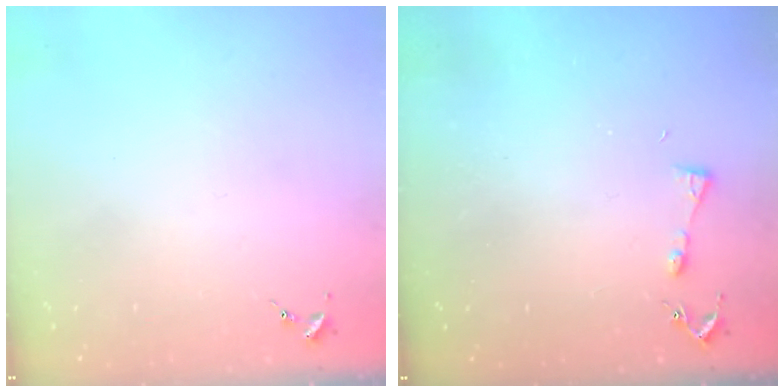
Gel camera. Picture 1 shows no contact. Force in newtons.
{"total": 4.5, "press": 4.5, "slide": 0.4}